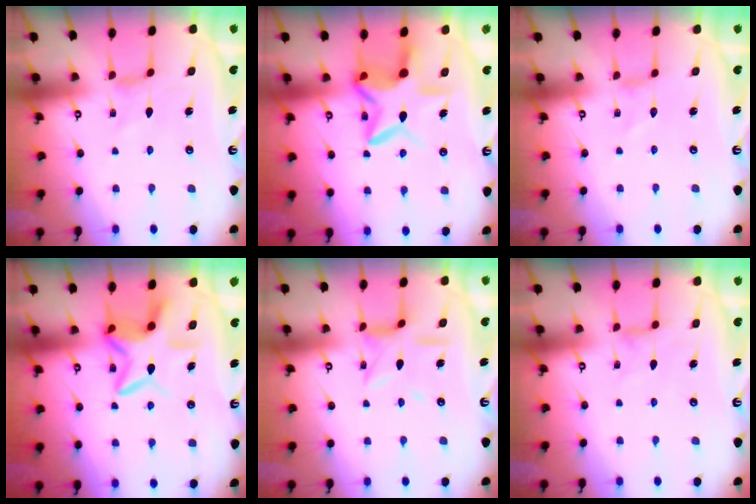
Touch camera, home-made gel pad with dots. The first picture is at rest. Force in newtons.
{"total": 12.8, "press": 12.7, "slide": 1.6}
{"total": 0.0}
{"total": 8.7, "press": 8.5, "slide": 1.6}
{"total": 9.2, "press": 9.2, "slide": 0.8}
{"total": 2.5, "press": 2.5, "slide": 0.5}